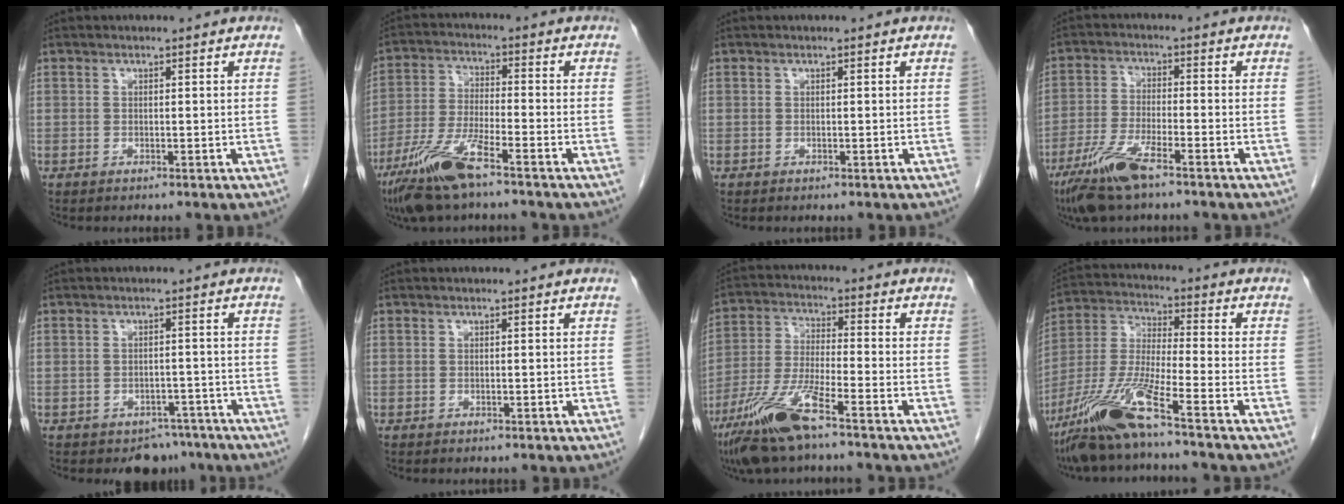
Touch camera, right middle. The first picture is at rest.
{"total": 10.4, "force": [-6.9, 1.1, 7.7], "torque": [-0.166, -0.023, -0.132]}
{"total": 0.0}
{"total": 9.1, "force": [-6.1, 1.2, 6.7], "torque": [-0.145, -0.020, -0.116]}
{"total": 4.3, "force": [-3.3, 2.6, 0.6], "torque": [0.007, 0.009, -0.043]}
{"total": 0.0}
{"total": 11.2, "force": [-7.4, 1.0, 8.4], "torque": [-0.183, -0.026, -0.144]}
{"total": 12.6, "force": [-8.6, -0.2, 9.2], "torque": [-0.200, -0.025, -0.169]}